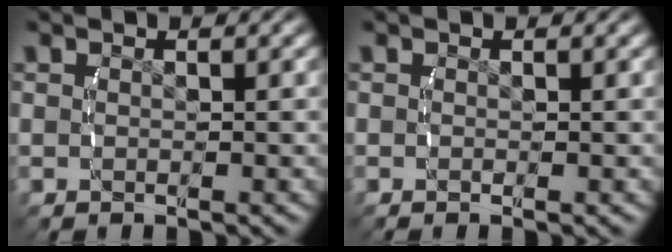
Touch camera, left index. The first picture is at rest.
{"total": 0.0}